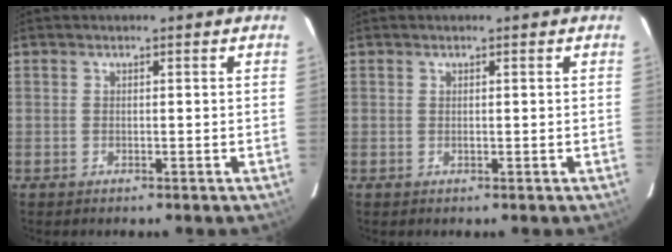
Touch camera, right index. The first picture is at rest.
{"total": 0.0}